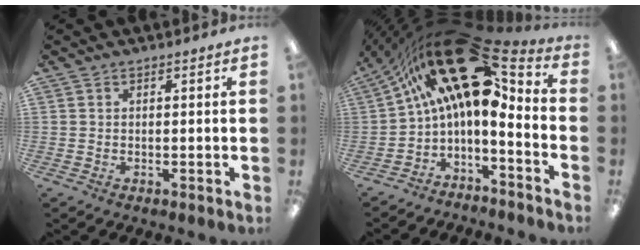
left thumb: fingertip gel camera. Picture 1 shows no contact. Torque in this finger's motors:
{"motor_torque": [-0.34, 2.65, 2.78, -0.01, 0.36]}